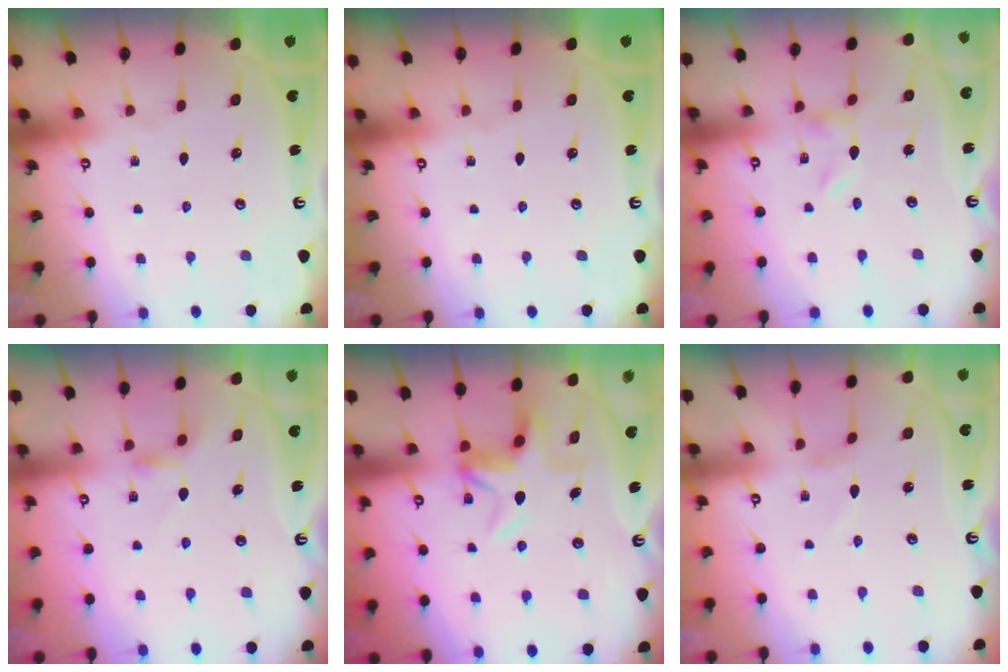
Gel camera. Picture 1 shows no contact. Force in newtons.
{"total": 0.0}
{"total": 0.0}
{"total": 3.0, "press": 2.9, "slide": 0.5}
{"total": 5.4, "press": 5.3, "slide": 0.5}
{"total": 0.0}